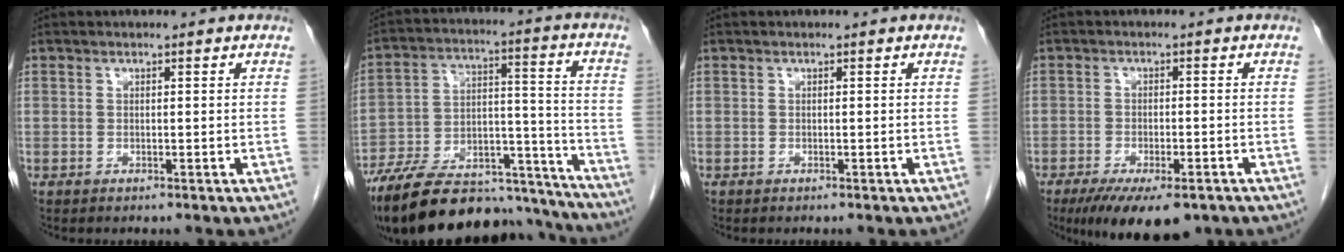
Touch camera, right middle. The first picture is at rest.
{"total": 27.2, "force": [-24.2, 7.0, 10.3], "torque": [-0.157, 0.011, -0.366]}
{"total": 0.0}
{"total": 10.0, "force": [-6.9, 3.5, 6.3], "torque": [-0.098, -0.012, -0.105]}